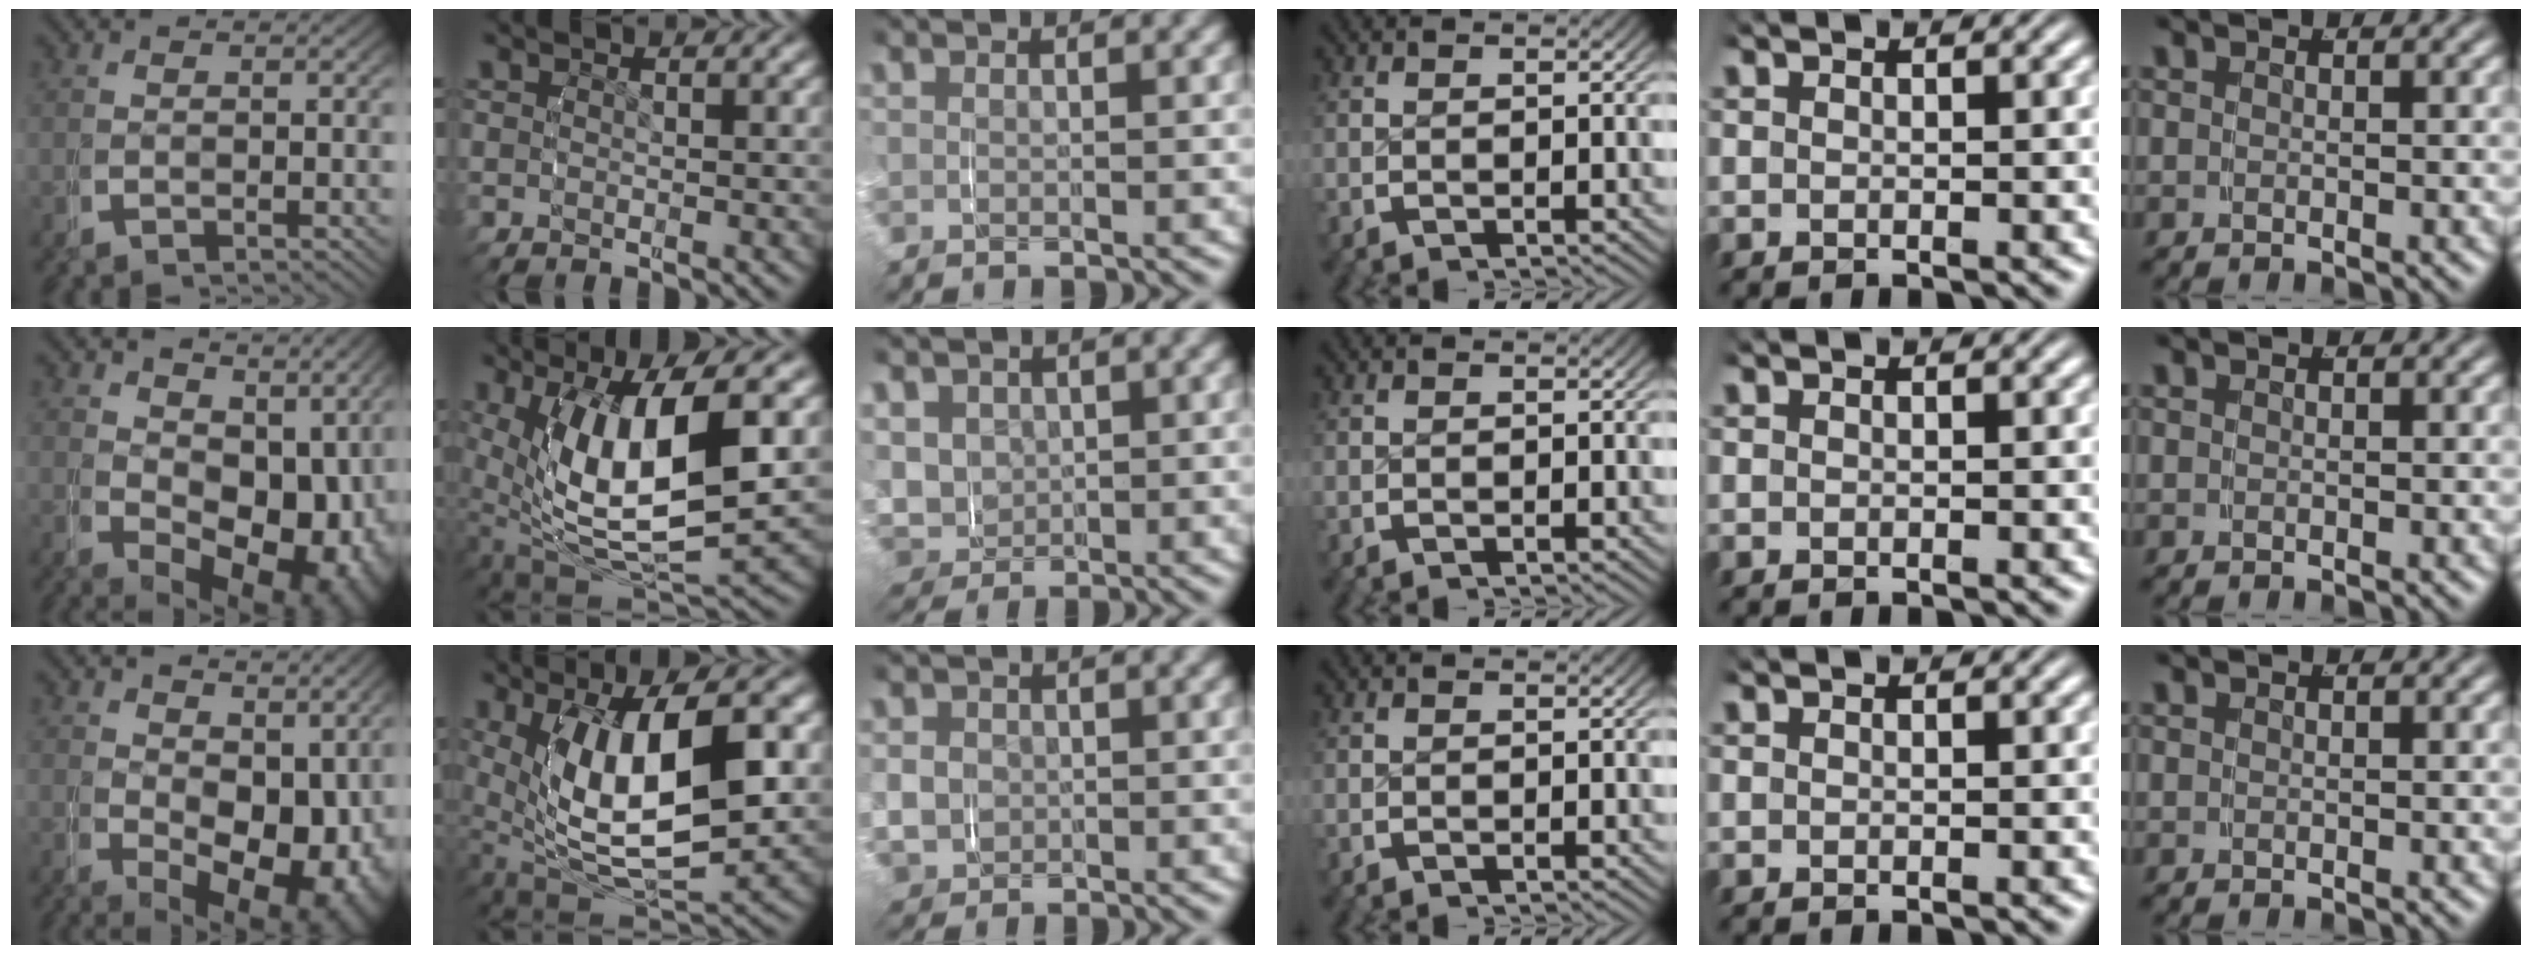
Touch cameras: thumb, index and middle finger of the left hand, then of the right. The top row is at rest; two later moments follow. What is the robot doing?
{"motion": "grasp_and_lifting", "object": "water bottle"}